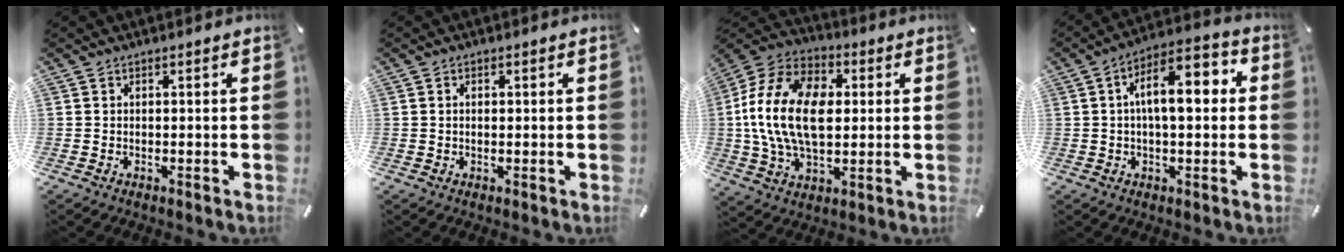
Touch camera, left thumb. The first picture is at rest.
{"total": 1.0, "force": [0.1, 0.6, 0.8], "torque": [-0.017, 0.003, 0.000]}
{"total": 19.8, "force": [0.6, 13.3, 14.6], "torque": [-0.319, 0.016, 0.009]}
{"total": 11.3, "force": [1.6, 5.1, 10.0], "torque": [-0.153, 0.005, 0.024]}